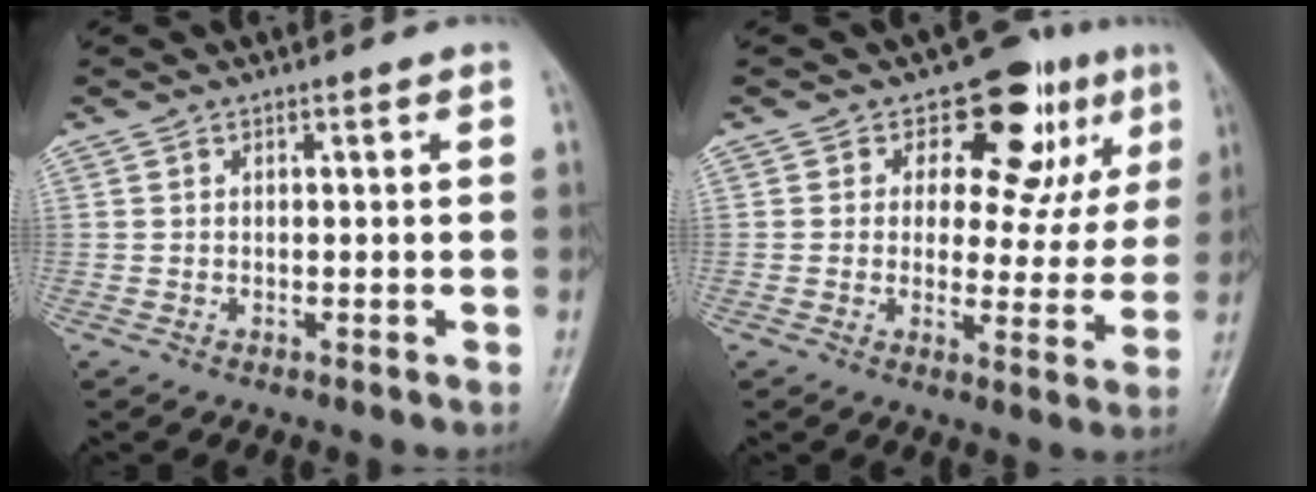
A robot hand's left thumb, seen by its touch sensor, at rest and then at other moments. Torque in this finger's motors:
{"motor_torque": [0.13, 0.22, -0.49, -0.27, 0.08]}